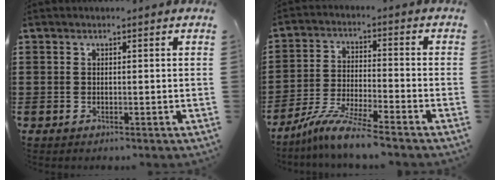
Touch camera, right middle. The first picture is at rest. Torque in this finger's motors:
{"motor_torque": [2.14, 0.00, 0.37, 0.17]}